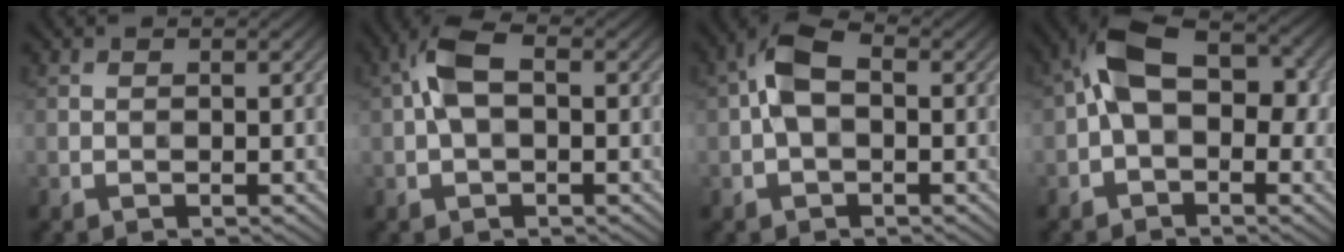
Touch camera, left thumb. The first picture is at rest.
{"total": 5.6, "force": [0.6, 3.0, 4.7], "torque": [-0.107, 0.015, 0.006]}
{"total": 5.5, "force": [0.1, 3.2, 4.4], "torque": [-0.093, 0.015, -0.005]}
{"total": 8.5, "force": [-0.1, 5.3, 6.6], "torque": [-0.114, 0.017, -0.016]}